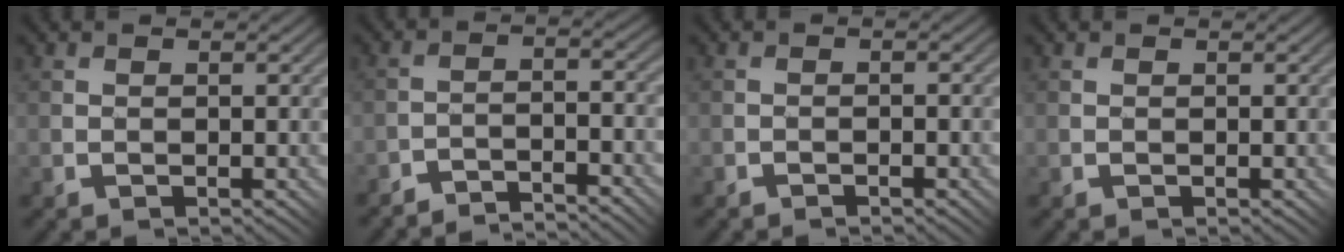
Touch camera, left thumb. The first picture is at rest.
{"total": 3.9, "force": [-3.8, -0.5, 0.9], "torque": [-0.016, 0.014, -0.074]}
{"total": 0.9, "force": [-0.9, 0.1, 0.4], "torque": [-0.001, 0.010, -0.013]}
{"total": 0.0}